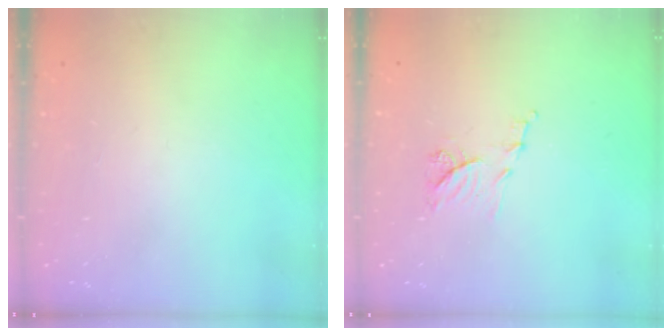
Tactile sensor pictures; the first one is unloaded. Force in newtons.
{"total": 7.3, "press": 7.2, "slide": 0.9}